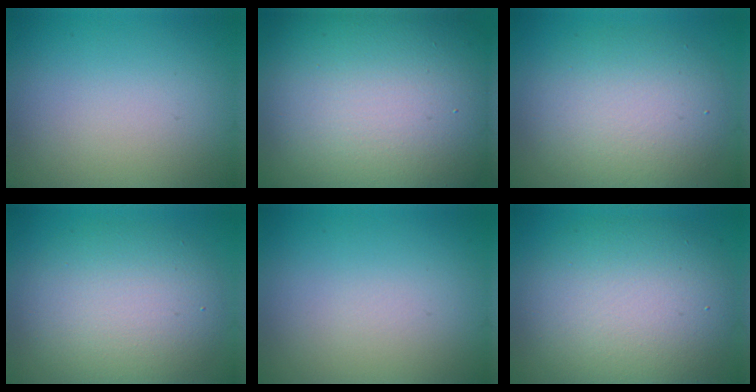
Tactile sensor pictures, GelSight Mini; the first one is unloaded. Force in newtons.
{"total": 20.0, "press": 20.0, "slide": 1.5}
{"total": 6.7, "press": 6.7, "slide": 0.4}
{"total": 7.1, "press": 7.1, "slide": 0.1}
{"total": 0.0}
{"total": 9.3, "press": 9.3, "slide": 0.5}